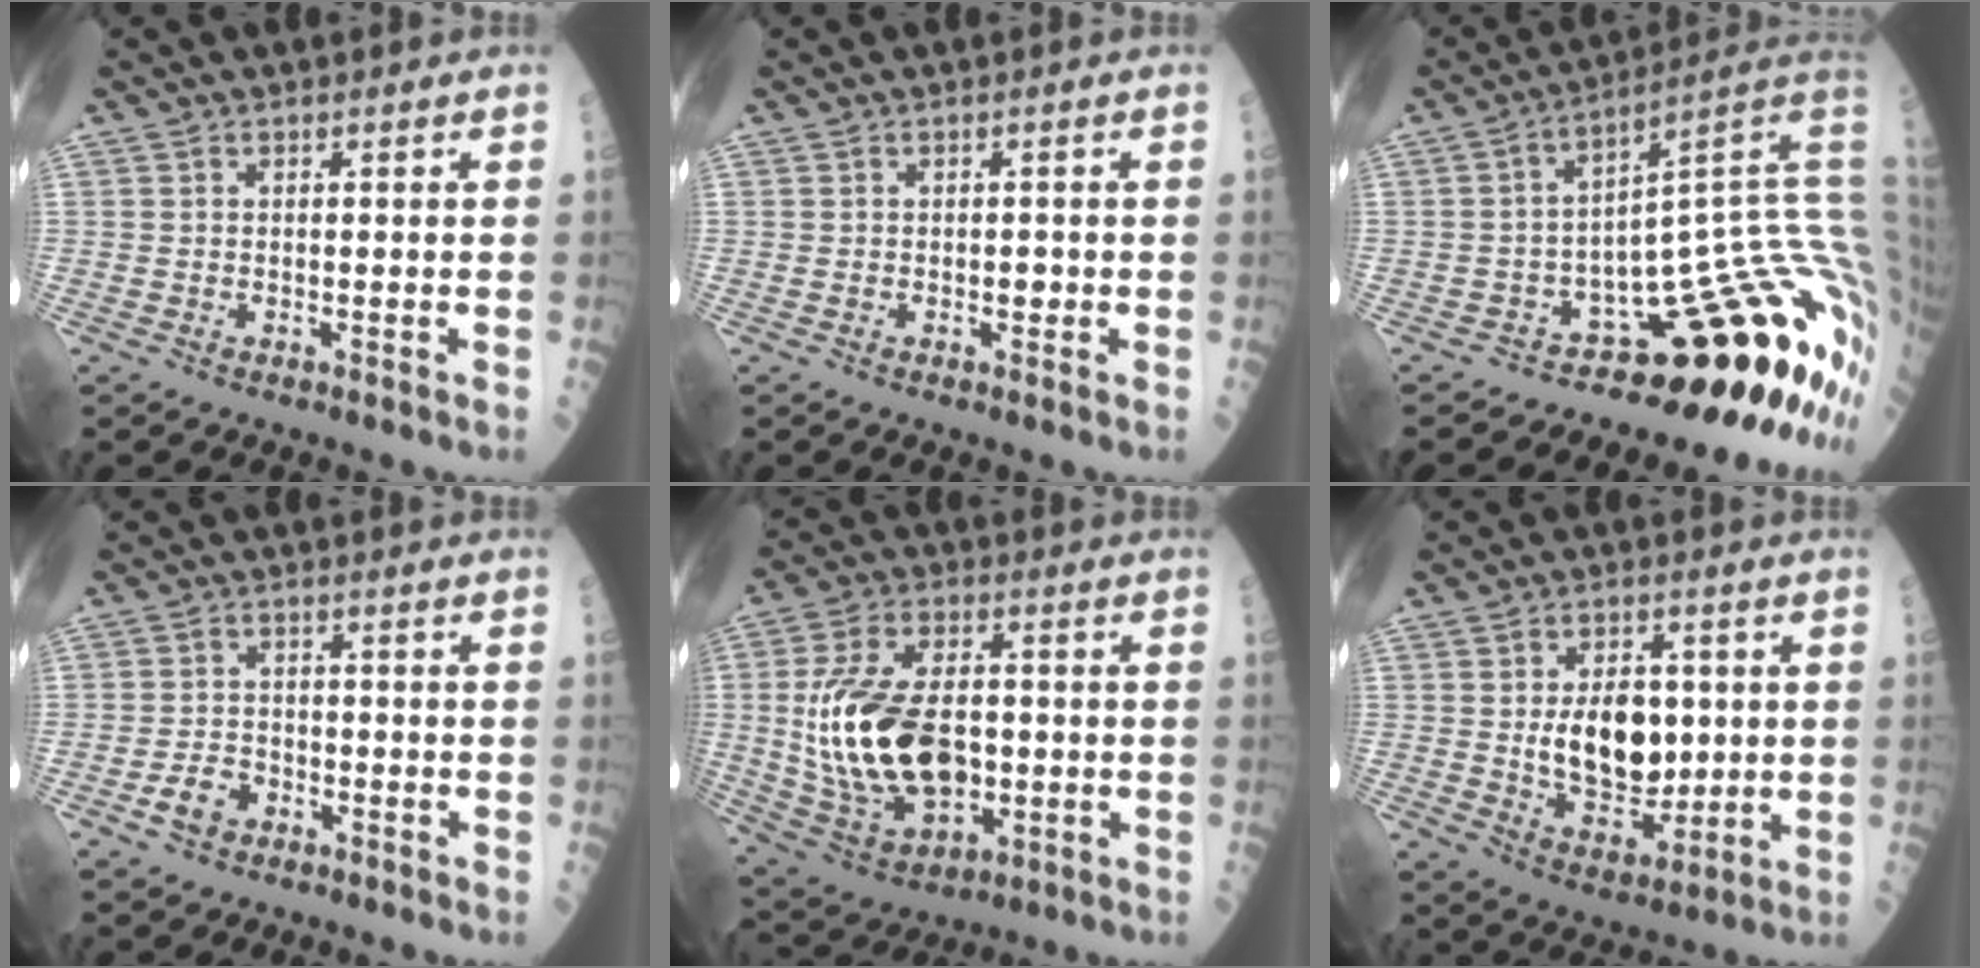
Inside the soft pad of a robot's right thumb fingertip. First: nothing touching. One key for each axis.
{"total": 1.3, "fx": -0.2, "fy": 0.8, "fz": 1.0, "tx": -0.007, "ty": 0.001, "tz": -0.003}
{"total": 20.2, "fx": -0.8, "fy": 7.0, "fz": 19.0, "tx": -0.121, "ty": 0.096, "tz": -0.011}
{"total": 4.3, "fx": -2.3, "fy": 2.8, "fz": 2.1, "tx": -0.031, "ty": 0.019, "tz": -0.042}
{"total": 21.6, "fx": -0.9, "fy": 12.3, "fz": 17.8, "tx": -0.330, "ty": -0.003, "tz": 0.000}
{"total": 12.9, "fx": 0.8, "fy": 8.2, "fz": 10.0, "tx": -0.113, "ty": -0.013, "tz": 0.026}